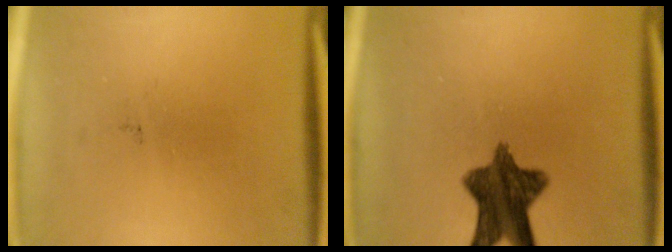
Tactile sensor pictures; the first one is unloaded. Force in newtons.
{"total": 10.3}